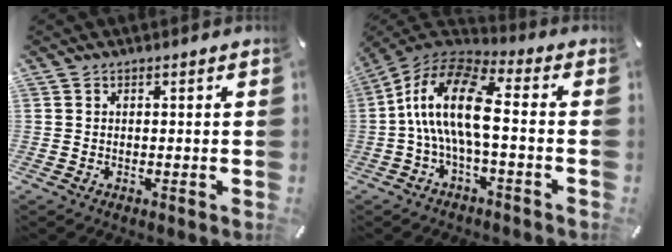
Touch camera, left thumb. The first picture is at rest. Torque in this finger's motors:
{"motor_torque": [-0.44, 2.20, 2.28, 0.07, 0.82]}